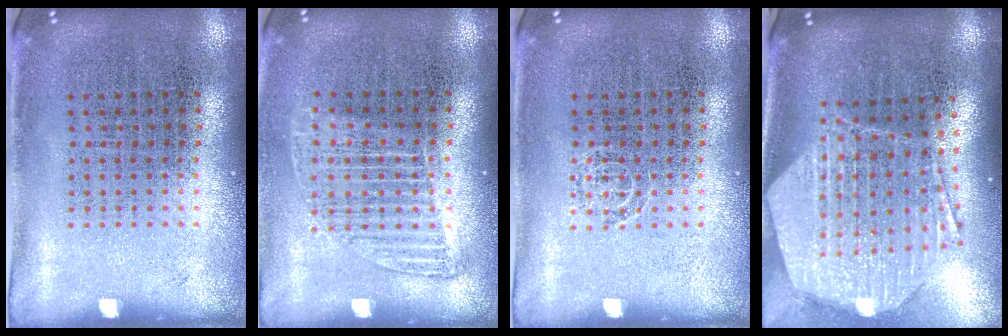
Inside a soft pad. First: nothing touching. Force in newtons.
{"total": 1.3, "press": 1.1, "slide": 0.7}
{"total": 0.7, "press": 0.7, "slide": 0.2}
{"total": 2.8, "press": 2.3, "slide": 1.7}